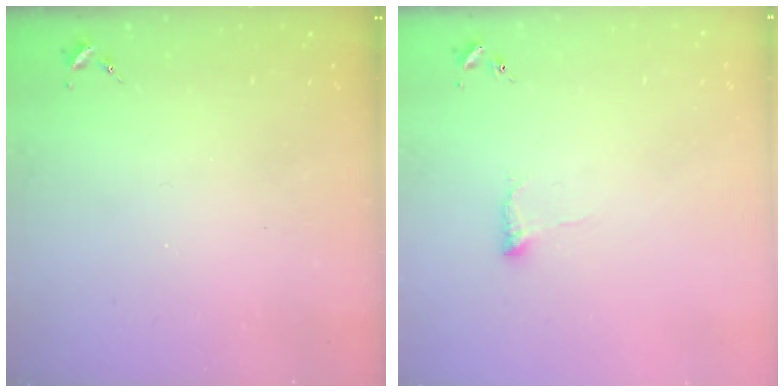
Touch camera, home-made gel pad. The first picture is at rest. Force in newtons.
{"total": 6.2, "press": 6.2, "slide": 0.9}